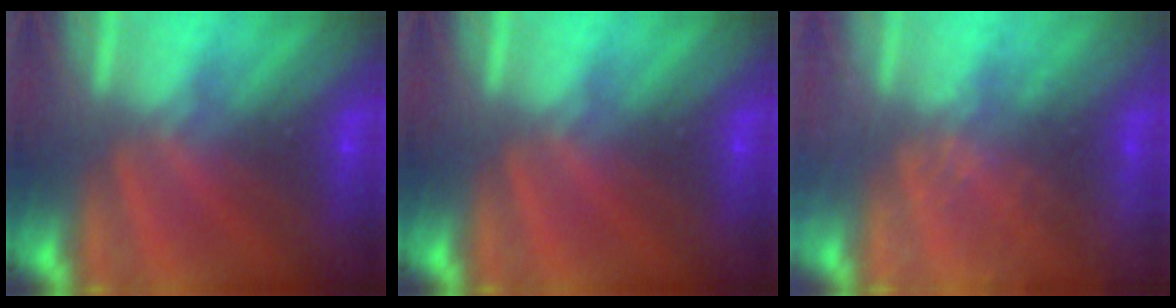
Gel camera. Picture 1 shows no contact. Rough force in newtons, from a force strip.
{"total": 0.0}
{"total": 2.5}